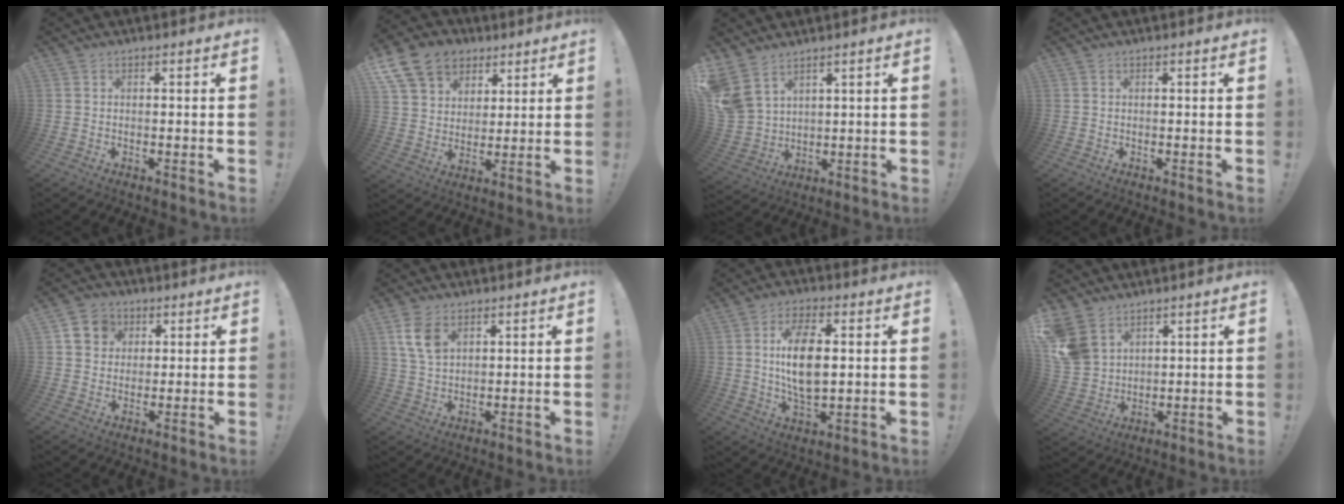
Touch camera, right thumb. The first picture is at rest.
{"total": 15.4, "force": [8.1, 11.5, 6.4], "torque": [-0.095, -0.043, 0.158]}
{"total": 8.9, "force": [6.2, 4.9, 4.0], "torque": [-0.093, -0.035, 0.129]}
{"total": 0.0}
{"total": 8.3, "force": [2.9, 7.2, 2.7], "torque": [-0.043, -0.004, 0.062]}
{"total": 8.0, "force": [3.7, 5.0, 5.0], "torque": [-0.092, -0.009, 0.073]}
{"total": 13.2, "force": [1.9, 6.8, 11.2], "torque": [-0.204, -0.006, 0.026]}
{"total": 9.5, "force": [5.9, 6.6, 3.7], "torque": [-0.080, -0.032, 0.125]}